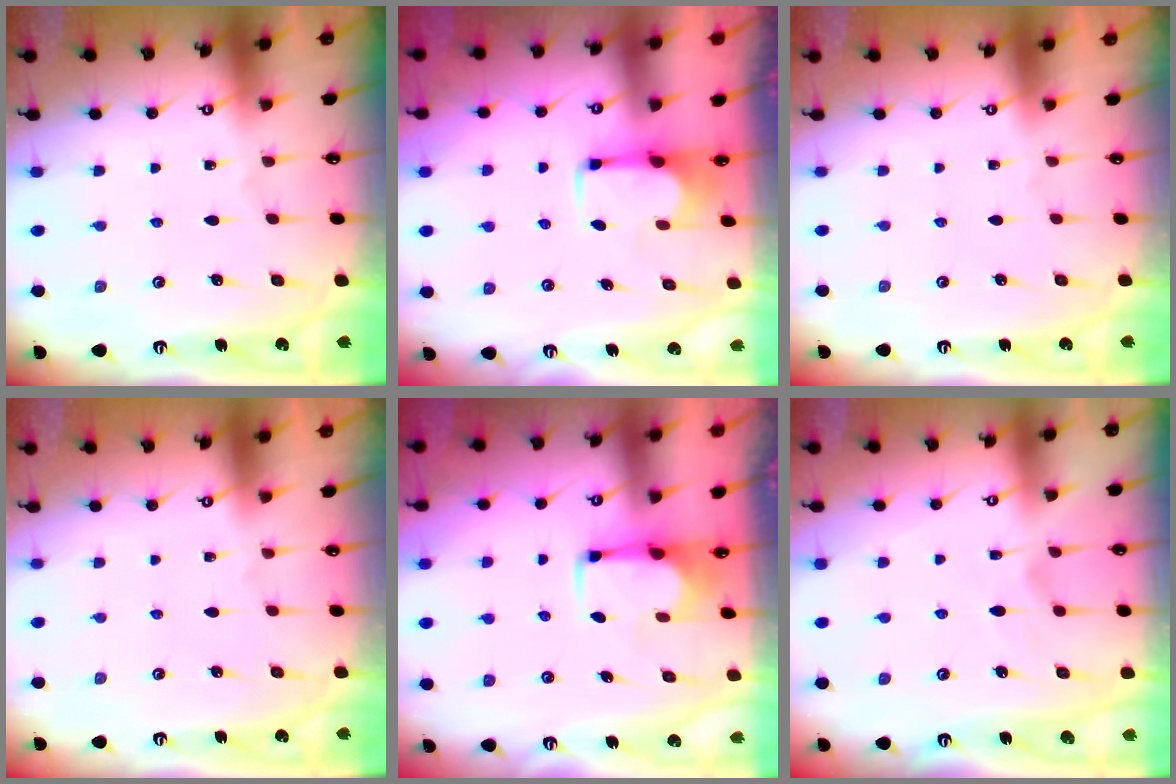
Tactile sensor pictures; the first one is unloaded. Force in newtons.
{"total": 1.7, "press": 1.6, "slide": 0.7}
{"total": 1.5, "press": 1.4, "slide": 0.6}
{"total": 1.5, "press": 1.4, "slide": 0.6}
{"total": 1.6, "press": 1.5, "slide": 0.6}
{"total": 1.6, "press": 1.1, "slide": 1.2}